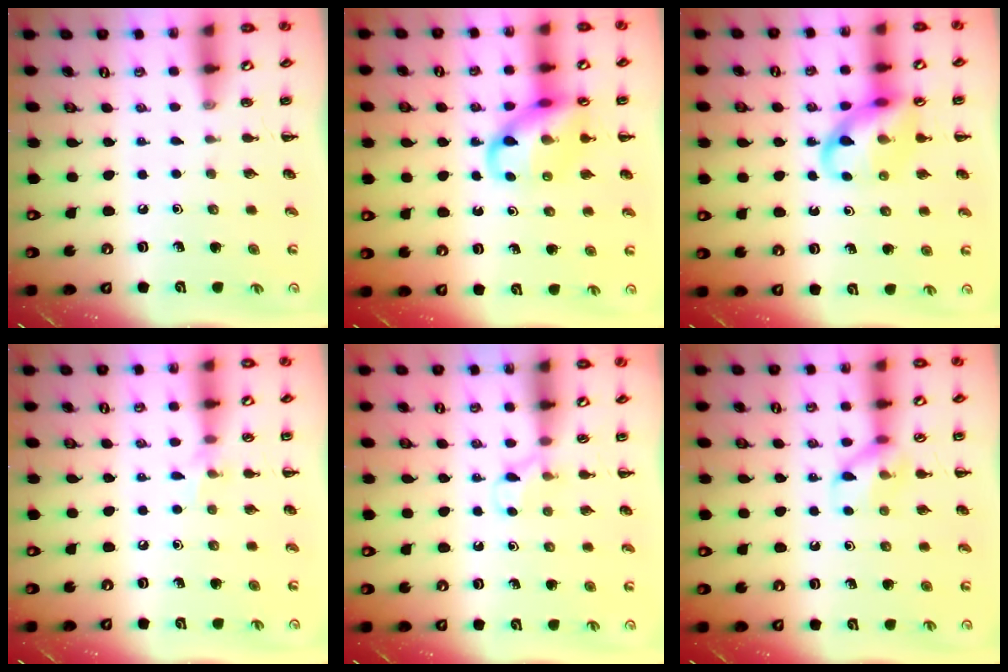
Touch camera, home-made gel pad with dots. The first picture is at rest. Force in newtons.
{"total": 14.2, "press": 14.0, "slide": 2.4}
{"total": 12.6, "press": 12.4, "slide": 1.9}
{"total": 5.7, "press": 5.4, "slide": 1.5}
{"total": 4.6, "press": 4.4, "slide": 1.5}
{"total": 9.1, "press": 9.1, "slide": 1.1}